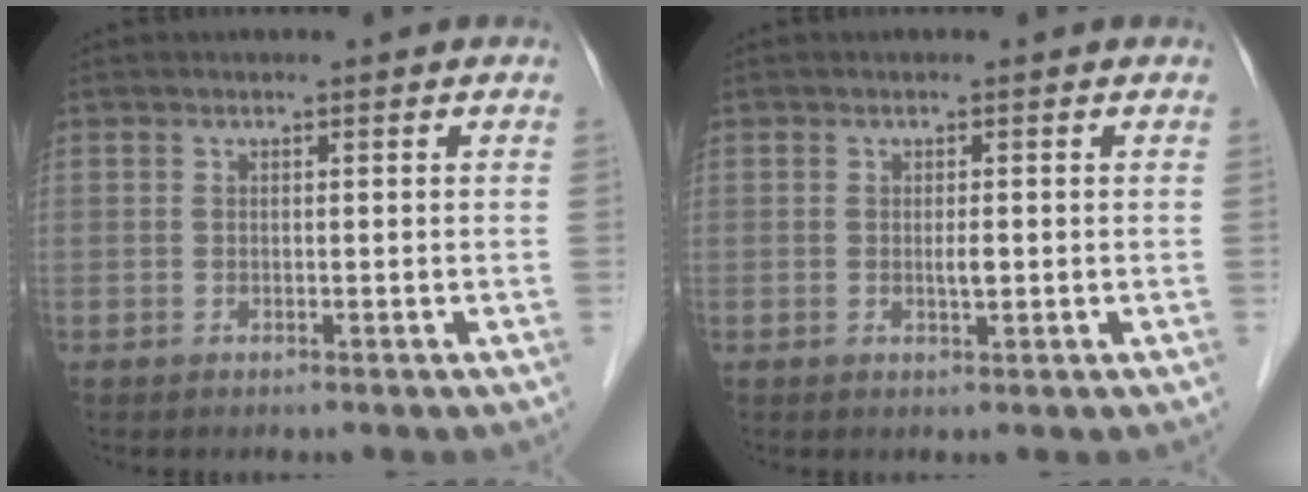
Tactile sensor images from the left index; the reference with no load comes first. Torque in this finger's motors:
{"motor_torque": [0.04, 0.03, 0.01, 0.01]}